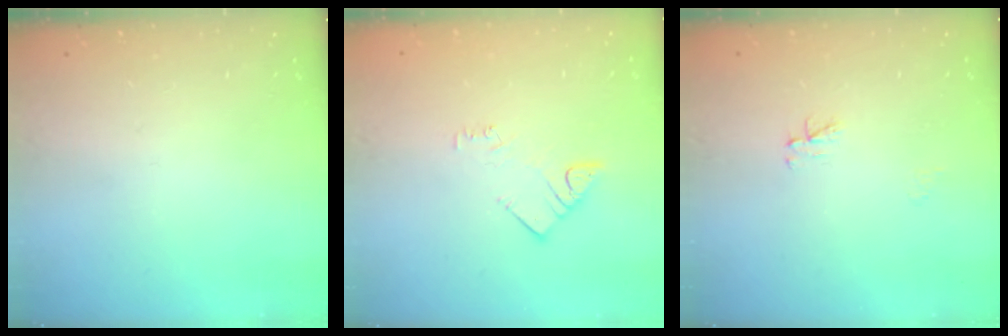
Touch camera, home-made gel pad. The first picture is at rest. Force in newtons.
{"total": 3.1, "press": 3.0, "slide": 0.5}
{"total": 3.0, "press": 3.0, "slide": 0.4}